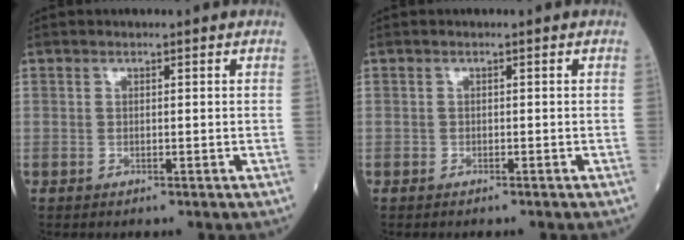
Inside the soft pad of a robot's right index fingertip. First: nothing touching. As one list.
[{"total": 0.6, "force": [-0.5, 0.2, 0.0], "torque": [-0.005, 0.001, -0.011]}]